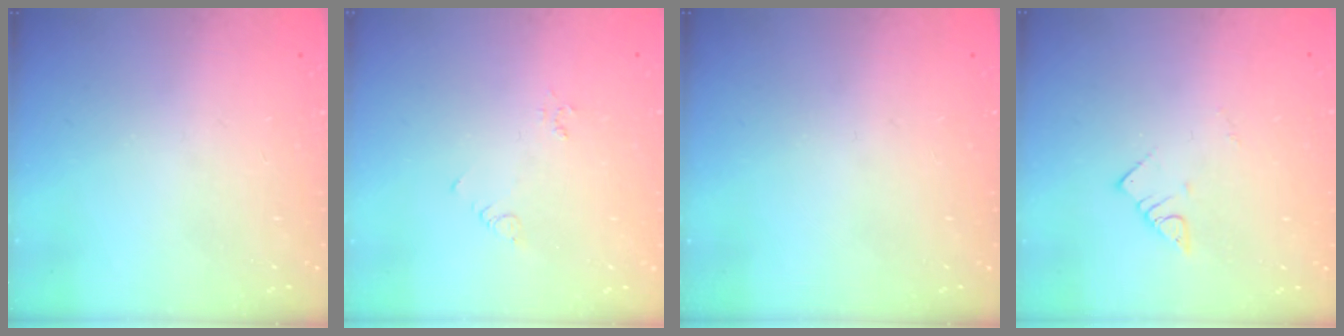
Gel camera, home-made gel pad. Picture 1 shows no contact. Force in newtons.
{"total": 3.5, "press": 3.4, "slide": 0.4}
{"total": 0.0}
{"total": 2.4, "press": 2.4, "slide": 0.4}